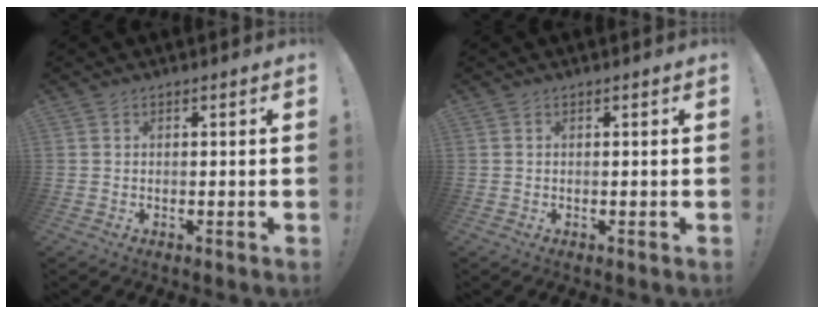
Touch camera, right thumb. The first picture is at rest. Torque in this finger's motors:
{"motor_torque": [-0.03, 0.03, 0.01, -0.01, 0.00]}